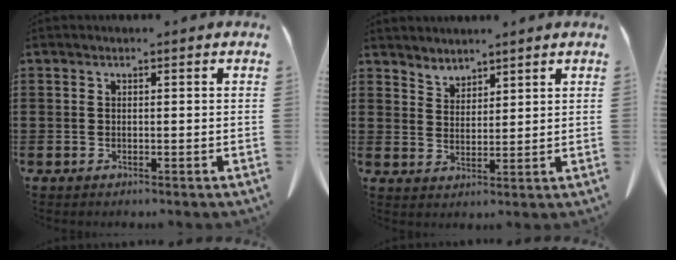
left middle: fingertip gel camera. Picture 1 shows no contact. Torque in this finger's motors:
{"motor_torque": [0.17, 0.12, -0.01, 0.01]}